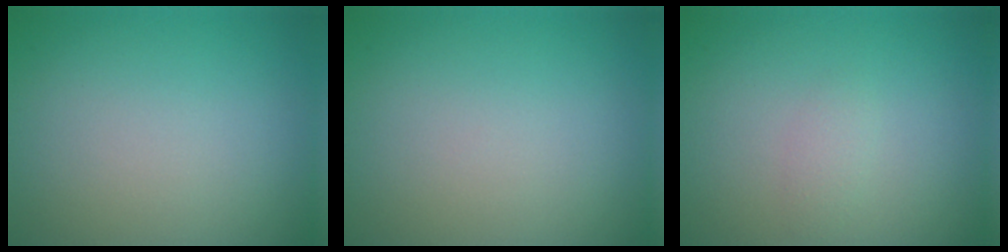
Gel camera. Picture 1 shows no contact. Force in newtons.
{"total": 0.0}
{"total": 0.8, "press": 0.8, "slide": 0.0}